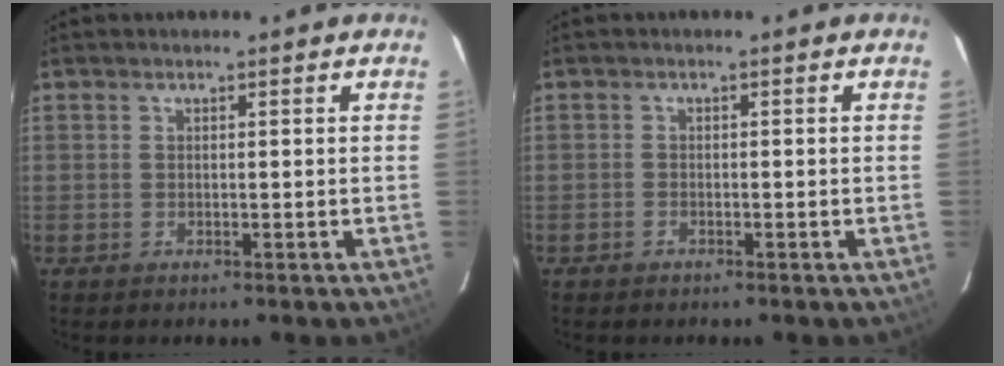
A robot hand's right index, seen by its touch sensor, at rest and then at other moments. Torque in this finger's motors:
{"motor_torque": [0.30, -0.30, 0.00, -0.02]}